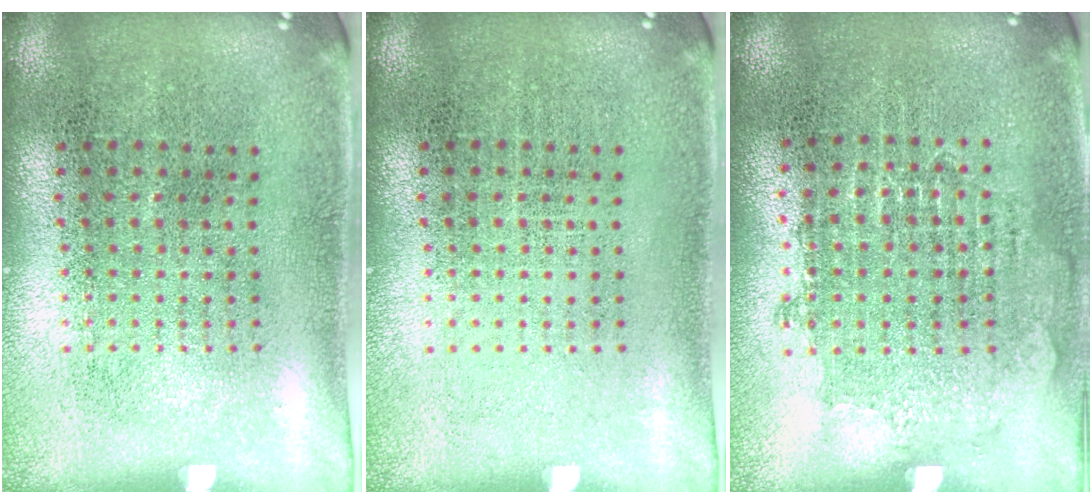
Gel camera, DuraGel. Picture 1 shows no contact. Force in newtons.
{"total": 0.0}
{"total": 0.7, "press": 0.7, "slide": 0.2}